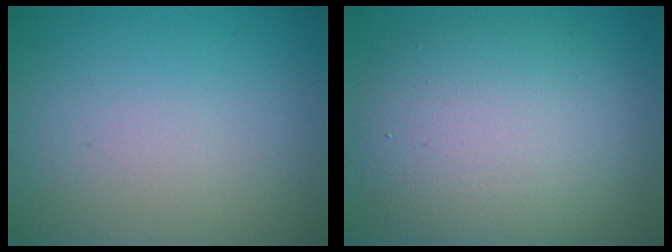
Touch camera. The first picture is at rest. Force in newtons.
{"total": 8.8, "press": 8.8, "slide": 0.8}